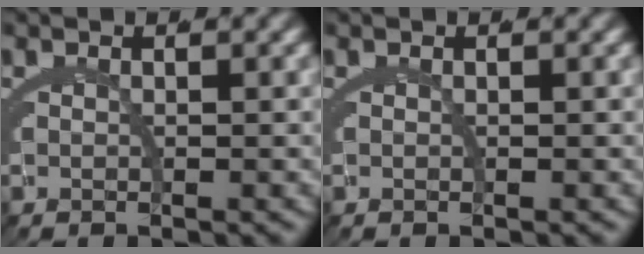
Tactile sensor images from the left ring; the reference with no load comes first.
{"total": 0.0}